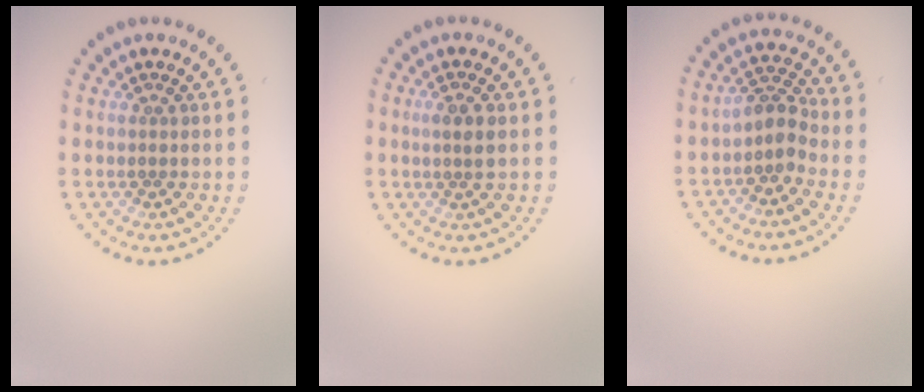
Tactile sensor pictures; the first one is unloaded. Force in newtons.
{"total": 1.7, "press": 1.5, "slide": 0.8}
{"total": 2.6, "press": 2.0, "slide": 1.7}